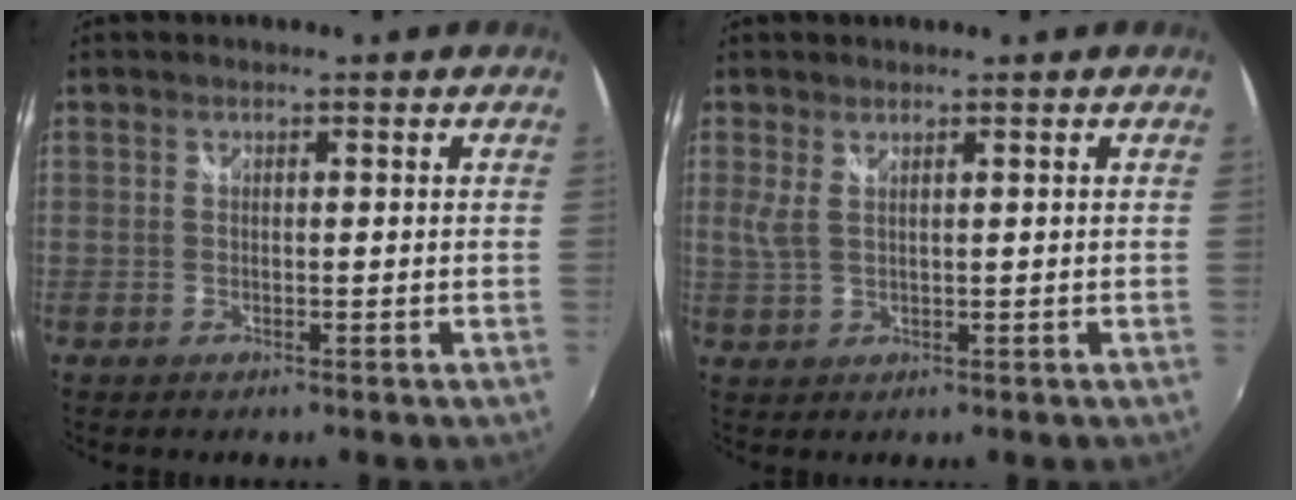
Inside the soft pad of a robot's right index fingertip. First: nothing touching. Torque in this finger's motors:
{"motor_torque": [0.02, 0.02, 0.05, 0.04]}